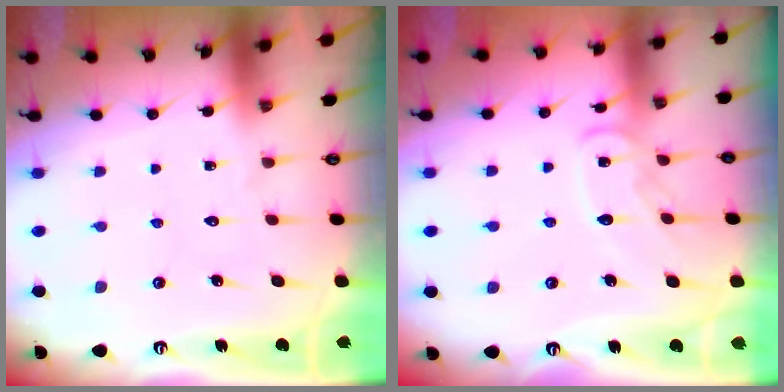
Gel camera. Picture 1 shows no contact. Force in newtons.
{"total": 9.6, "press": 9.6, "slide": 0.7}